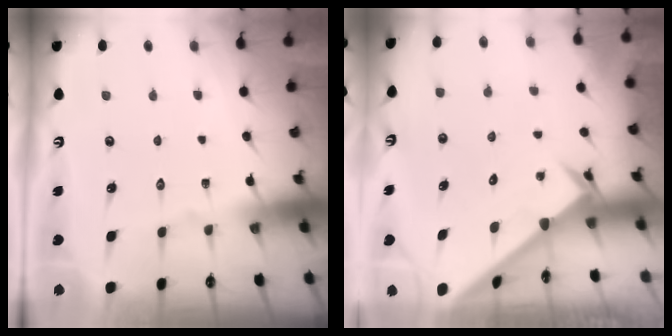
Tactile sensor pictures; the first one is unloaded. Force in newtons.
{"total": 2.6, "press": 2.6, "slide": 0.2}